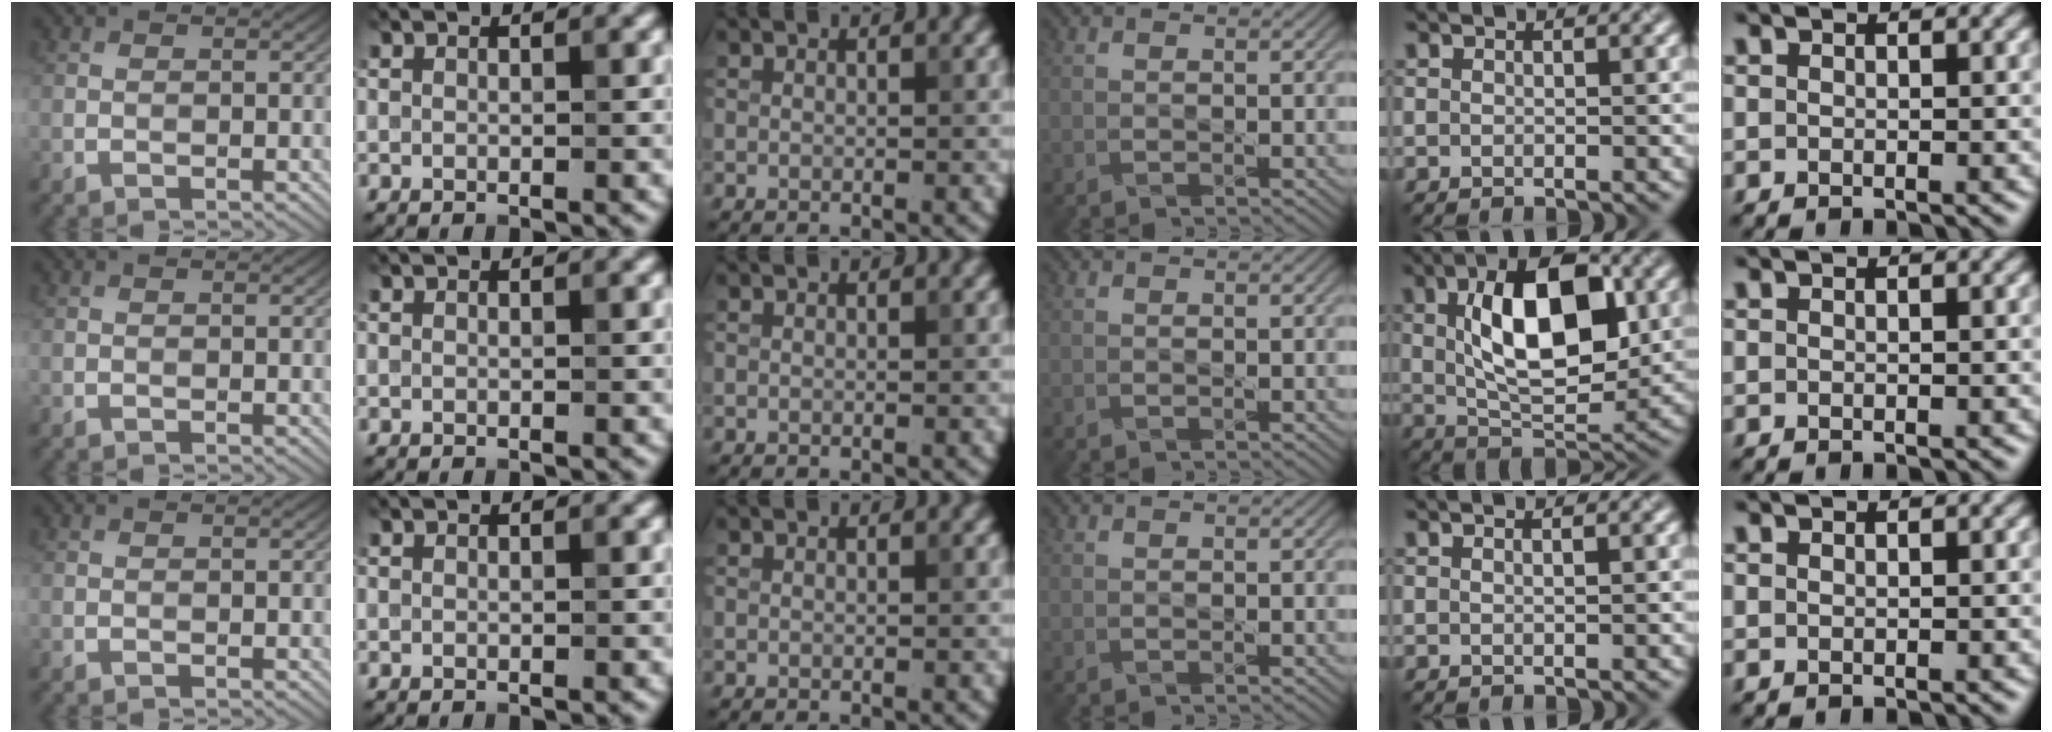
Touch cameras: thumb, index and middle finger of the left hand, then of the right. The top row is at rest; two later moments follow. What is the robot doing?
{"motion": "dispense", "object": "toothpaste"}